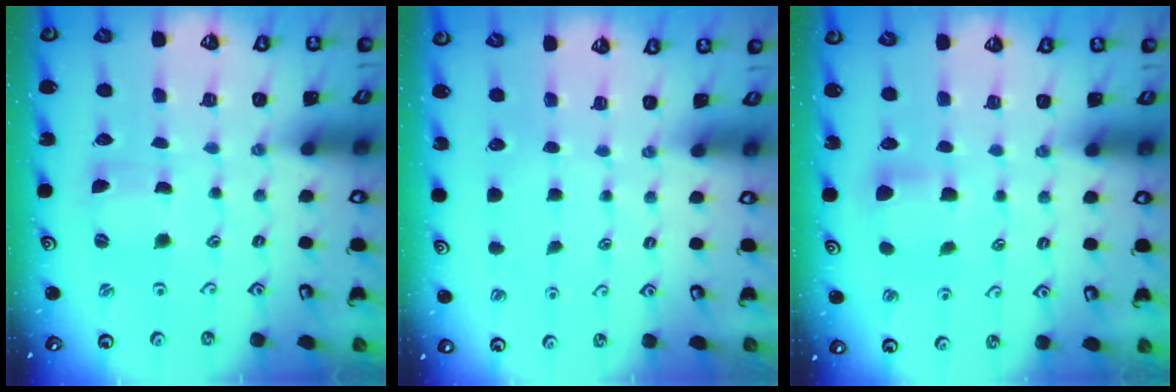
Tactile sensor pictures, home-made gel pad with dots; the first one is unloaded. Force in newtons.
{"total": 0.0}
{"total": 5.3, "press": 5.3, "slide": 0.9}